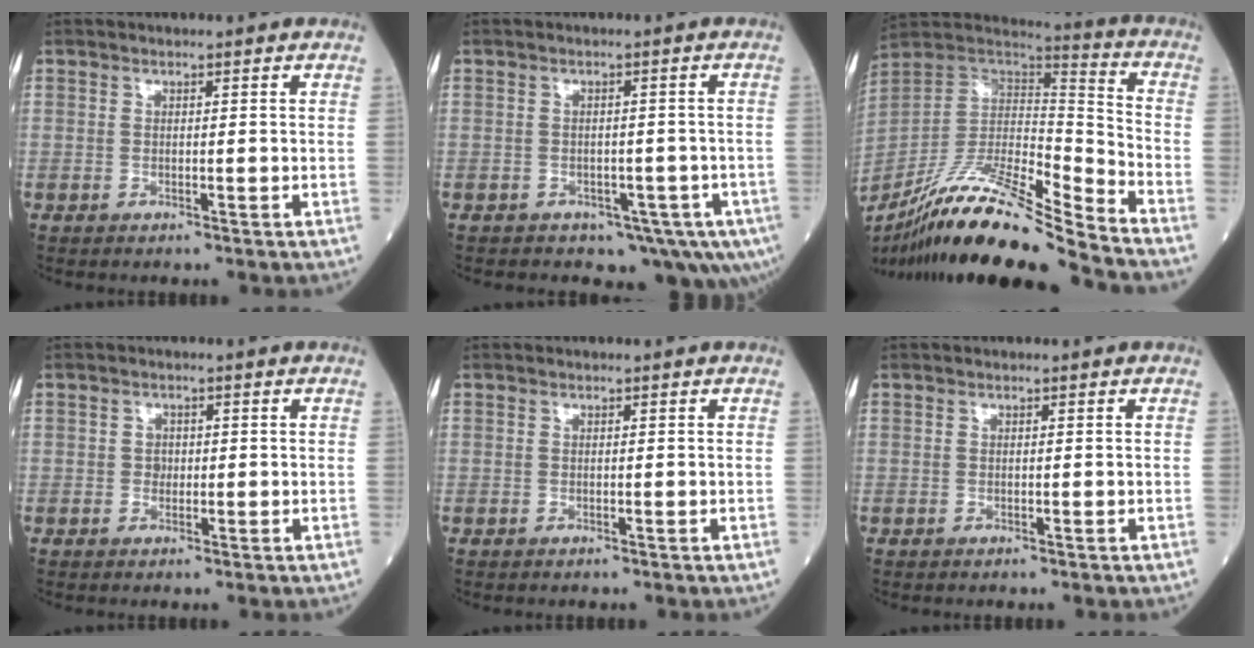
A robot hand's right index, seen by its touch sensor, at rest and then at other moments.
{"total": 7.9, "force": [-5.0, 5.0, 3.3], "torque": [-0.022, 0.005, -0.064]}
{"total": 20.8, "force": [-17.1, 0.3, 11.8], "torque": [-0.249, -0.009, -0.320]}
{"total": 1.4, "force": [0.0, 1.2, 0.7], "torque": [-0.009, 0.002, 0.000]}
{"total": 0.0}
{"total": 0.0}